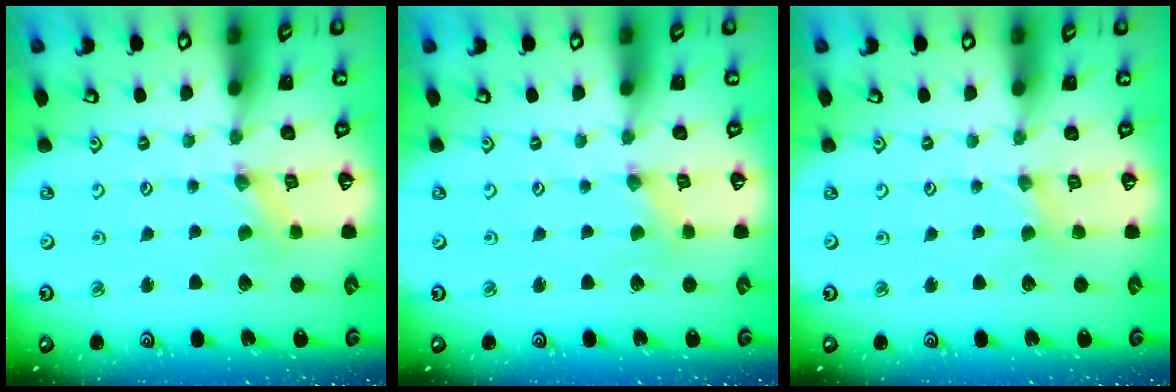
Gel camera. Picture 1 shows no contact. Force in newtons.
{"total": 1.1, "press": 1.1, "slide": 0.2}
{"total": 1.7, "press": 1.7, "slide": 0.4}